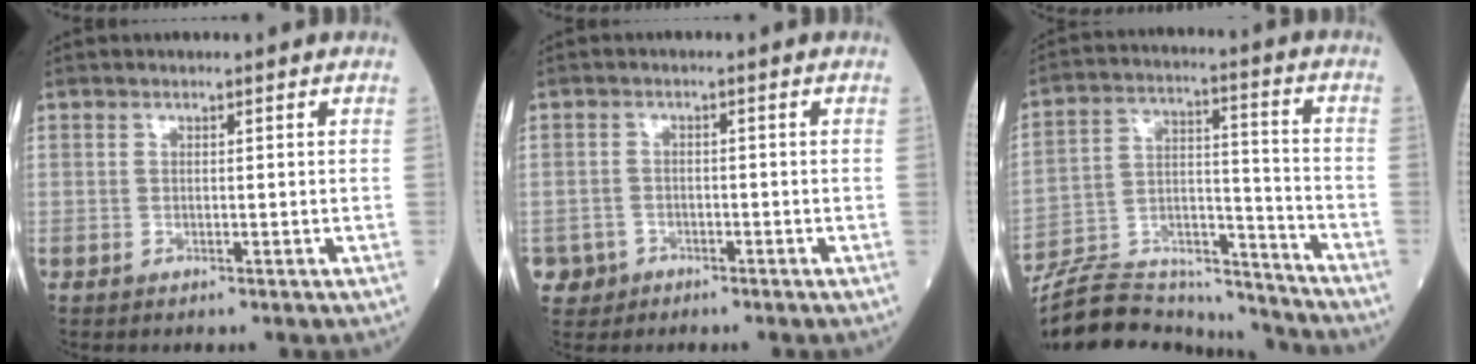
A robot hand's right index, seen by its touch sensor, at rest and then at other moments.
{"total": 3.3, "force": [-1.8, 2.8, -0.3], "torque": [0.007, 0.011, -0.031]}
{"total": 18.5, "force": [-17.6, 3.9, 4.3], "torque": [-0.096, 0.035, -0.281]}